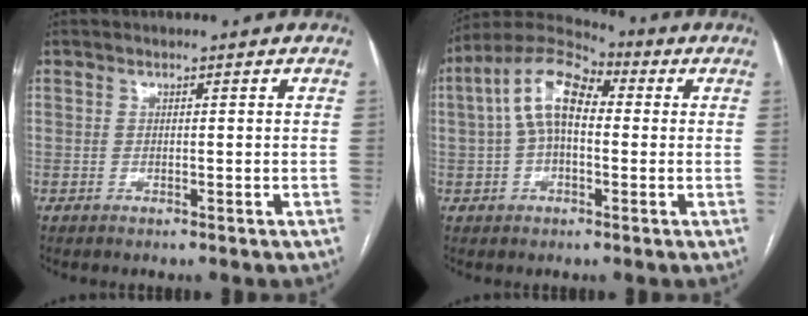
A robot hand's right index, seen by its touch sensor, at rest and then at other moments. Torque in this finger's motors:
{"motor_torque": [1.88, 0.27, 0.34, 0.10]}